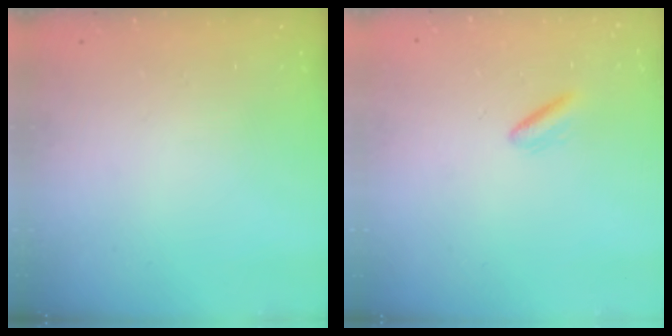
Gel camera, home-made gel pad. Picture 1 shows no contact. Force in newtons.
{"total": 2.7, "press": 2.5, "slide": 1.0}